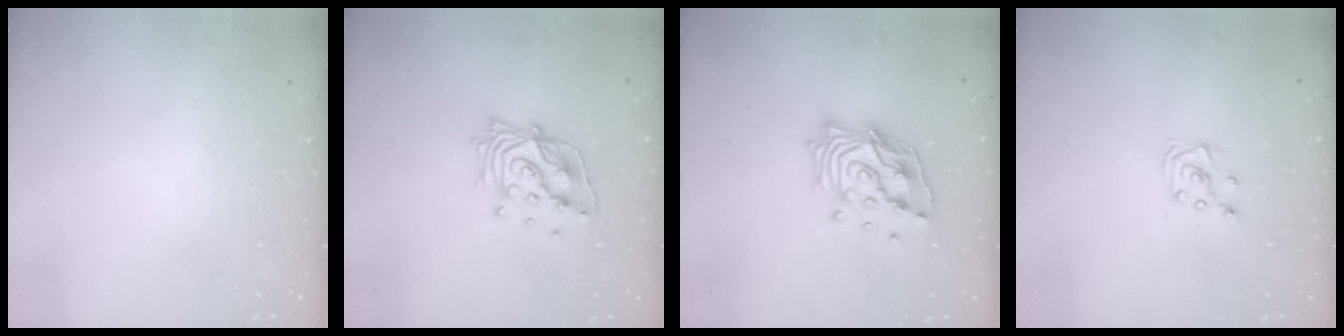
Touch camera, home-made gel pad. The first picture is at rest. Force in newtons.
{"total": 14.4, "press": 14.4, "slide": 1.1}
{"total": 15.1, "press": 14.9, "slide": 1.9}
{"total": 3.6, "press": 3.6, "slide": 0.3}